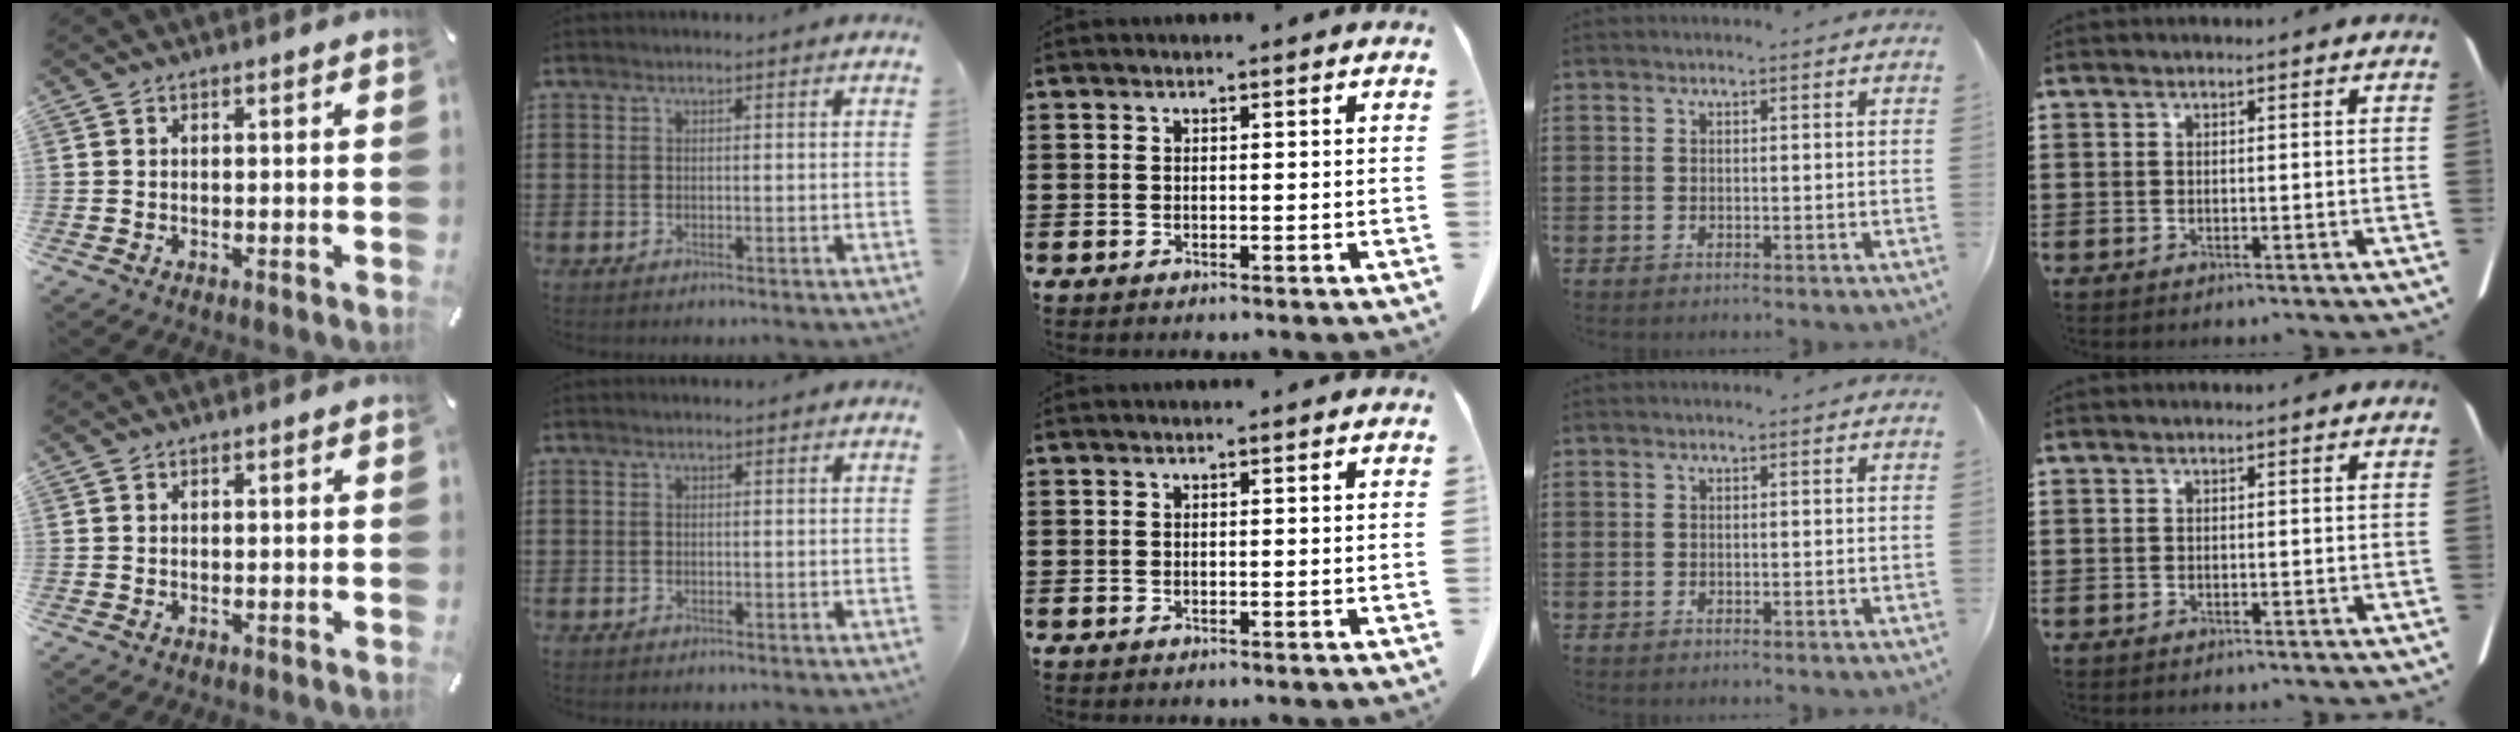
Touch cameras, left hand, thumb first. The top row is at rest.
{}